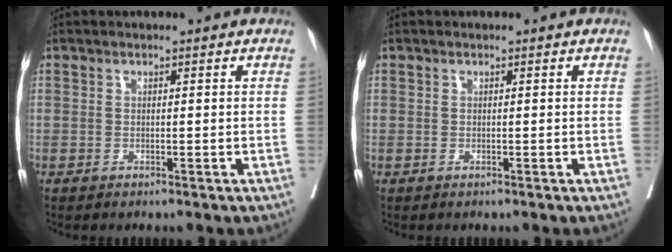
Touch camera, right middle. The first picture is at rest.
{"total": 0.0}